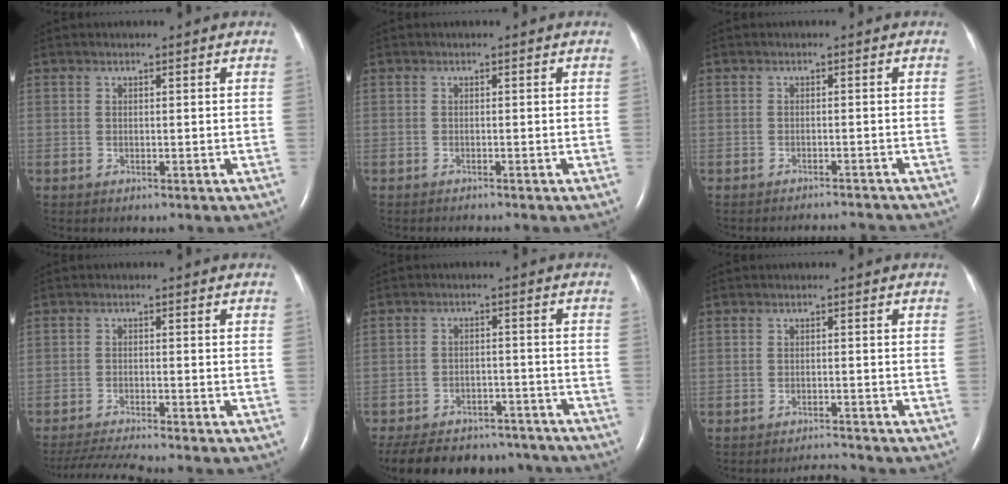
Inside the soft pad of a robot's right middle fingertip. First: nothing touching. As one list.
[{"total": 1.4, "force": [-1.3, -0.3, 0.4], "torque": [-0.004, -0.001, -0.016]}, {"total": 4.6, "force": [-4.6, 0.0, 0.4], "torque": [-0.006, -0.007, -0.058]}, {"total": 6.5, "force": [-6.0, -1.3, 2.3], "torque": [-0.041, -0.021, -0.105]}, {"total": 19.3, "force": [-16.4, 7.6, 6.8], "torque": [-0.165, -0.008, -0.217]}, {"total": 2.4, "force": [-2.3, -0.7, -0.3], "torque": [-0.002, -0.015, -0.034]}]